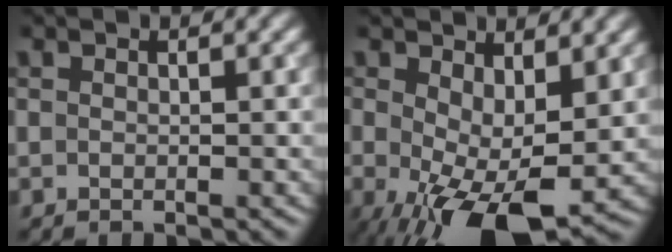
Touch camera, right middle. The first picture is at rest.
{"total": 9.3, "force": [-1.7, 4.5, 7.9], "torque": [-0.143, -0.023, -0.018]}